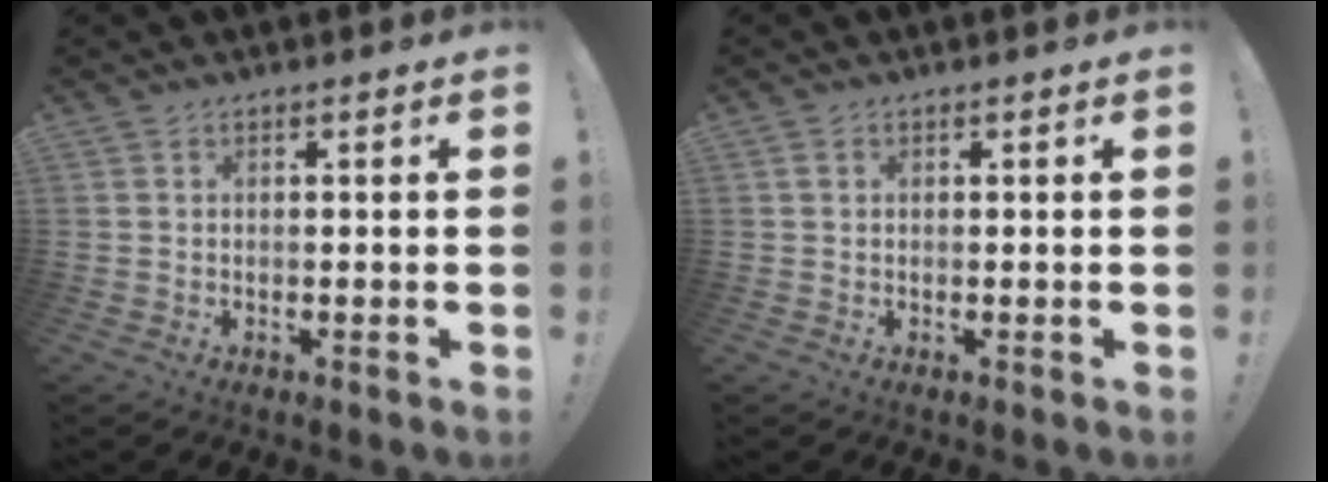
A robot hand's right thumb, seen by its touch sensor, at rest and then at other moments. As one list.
[{"total": 1.3, "force": [0.5, 1.1, 0.6], "torque": [-0.006, 0.002, 0.009]}]